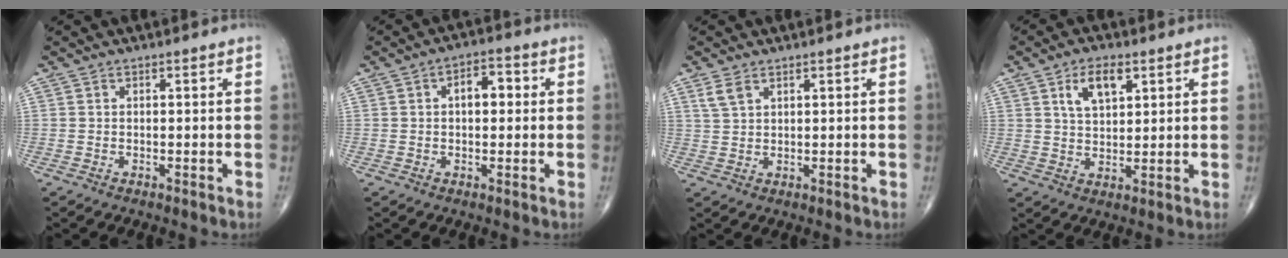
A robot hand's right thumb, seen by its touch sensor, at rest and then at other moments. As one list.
[{"total": 5.4, "force": [0.8, 3.0, 4.3], "torque": [-0.052, 0.015, 0.005]}, {"total": 2.8, "force": [1.8, 1.4, 1.6], "torque": [-0.035, 0.001, 0.044]}, {"total": 7.1, "force": [3.2, 3.6, 5.1], "torque": [-0.075, -0.012, 0.058]}]